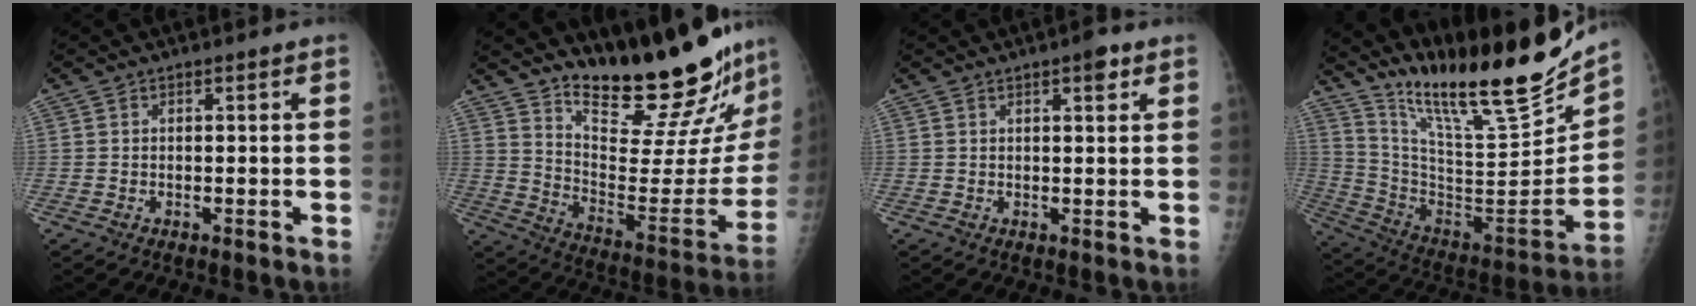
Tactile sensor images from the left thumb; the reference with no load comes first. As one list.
[{"total": 25.4, "force": [21.7, 4.5, 12.5], "torque": [-0.156, -0.176, 0.314]}, {"total": 2.8, "force": [1.6, 0.9, 2.1], "torque": [-0.022, -0.004, 0.019]}, {"total": 26.8, "force": [21.6, 4.6, 15.1], "torque": [-0.224, -0.115, 0.355]}]